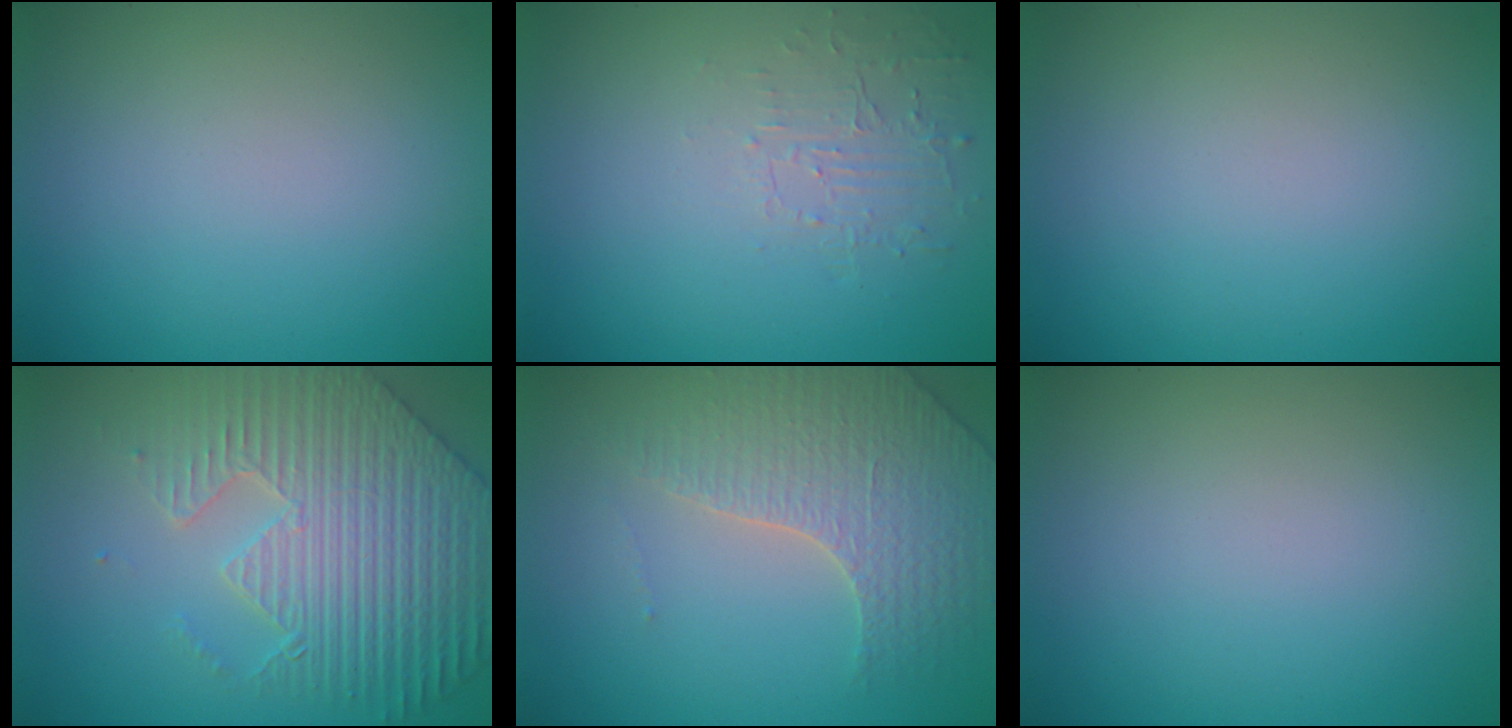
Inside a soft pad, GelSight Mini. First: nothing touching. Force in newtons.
{"total": 1.6, "press": 0.3, "slide": 1.6}
{"total": 0.0}
{"total": 7.1, "press": 5.8, "slide": 4.0}
{"total": 3.8, "press": 3.6, "slide": 1.0}
{"total": 0.0}